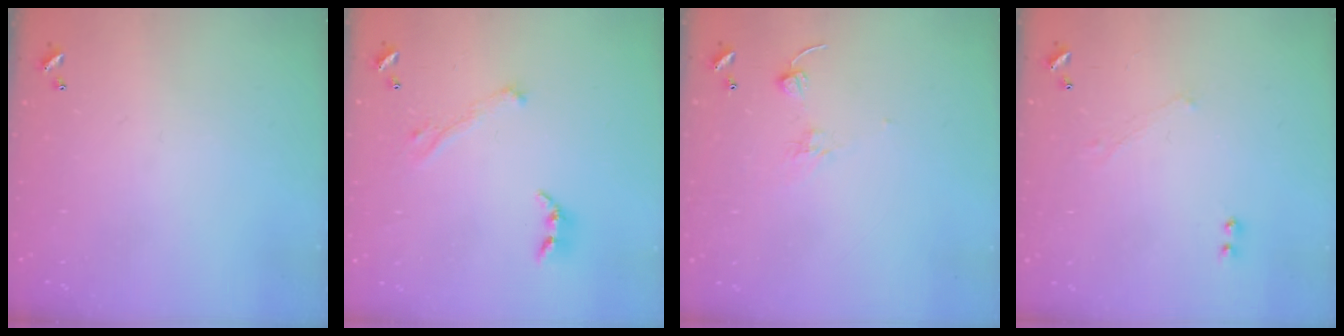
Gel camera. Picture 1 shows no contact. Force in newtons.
{"total": 2.9, "press": 2.8, "slide": 0.8}
{"total": 1.7, "press": 1.5, "slide": 0.7}
{"total": 1.0, "press": 0.9, "slide": 0.5}